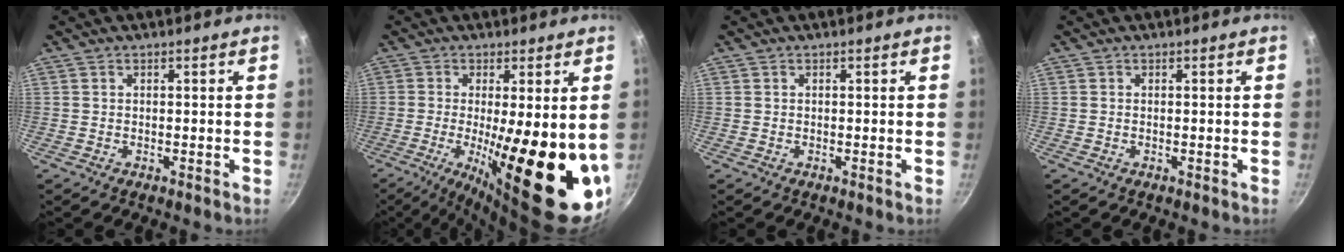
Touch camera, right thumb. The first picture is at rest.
{"total": 21.6, "force": [-2.2, 6.2, 20.6], "torque": [-0.280, -0.038, -0.022]}
{"total": 0.0}
{"total": 0.0}